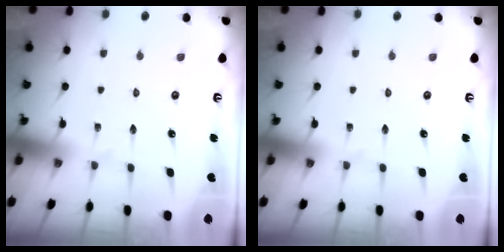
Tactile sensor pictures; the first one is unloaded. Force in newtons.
{"total": 0.0}